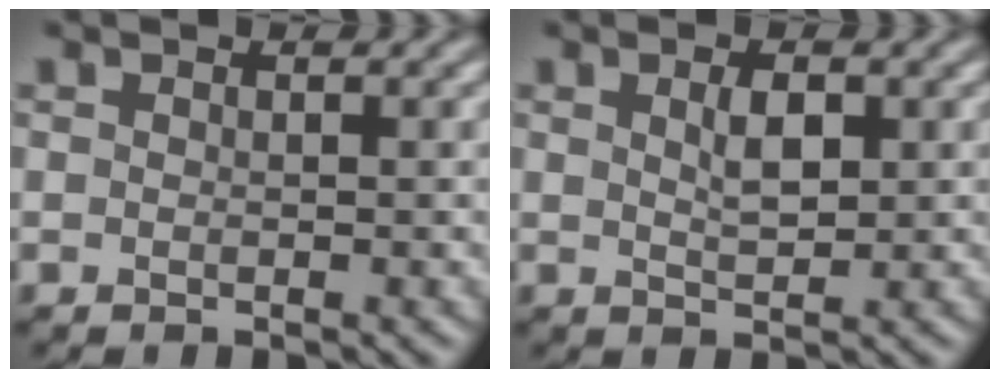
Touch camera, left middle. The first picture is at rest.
{"total": 2.2, "force": [0.7, 0.9, 1.8], "torque": [-0.037, 0.001, 0.015]}